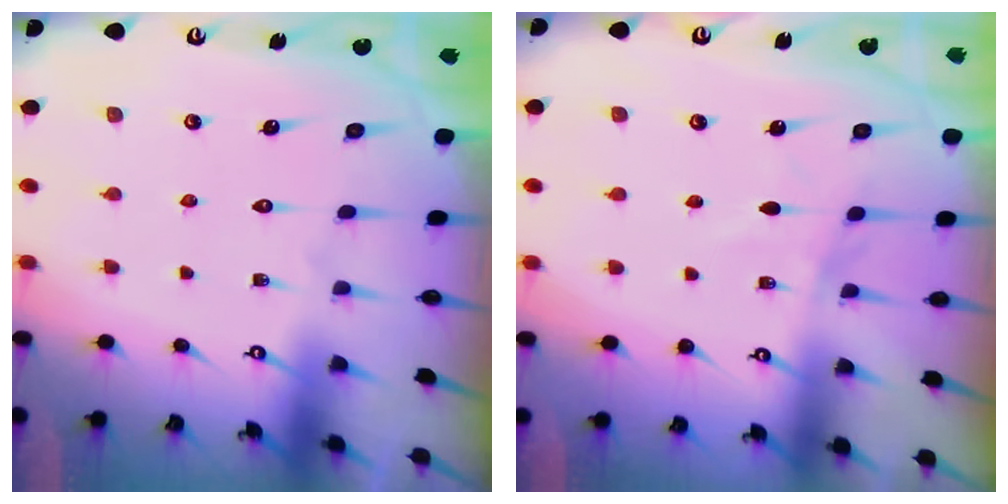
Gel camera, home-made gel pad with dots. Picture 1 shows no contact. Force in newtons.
{"total": 3.3, "press": 3.3, "slide": 0.4}